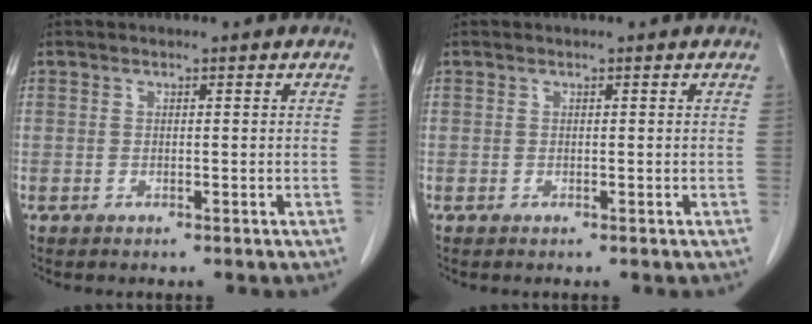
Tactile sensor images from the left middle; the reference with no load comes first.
{"total": 0.0}